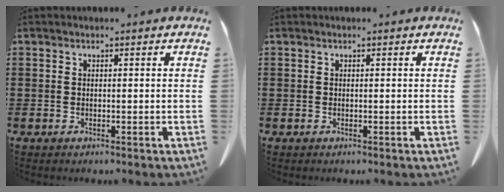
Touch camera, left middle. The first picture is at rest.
{"total": 0.0}